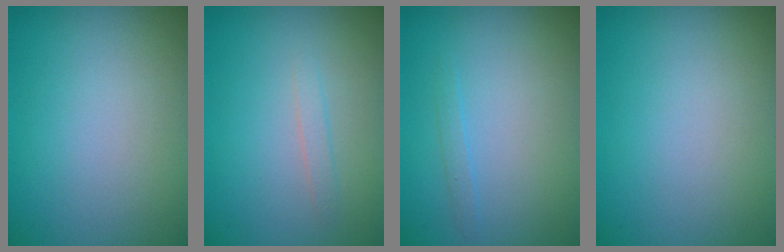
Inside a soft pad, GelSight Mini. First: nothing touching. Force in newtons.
{"total": 0.9, "press": 0.9, "slide": 0.0}
{"total": 0.7, "press": 0.7, "slide": 0.1}
{"total": 0.0}